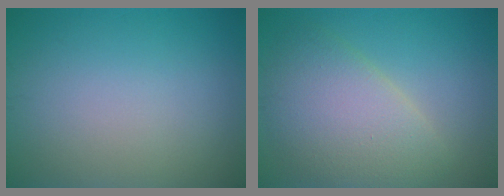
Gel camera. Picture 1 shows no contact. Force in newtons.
{"total": 6.3, "press": 6.3, "slide": 0.4}